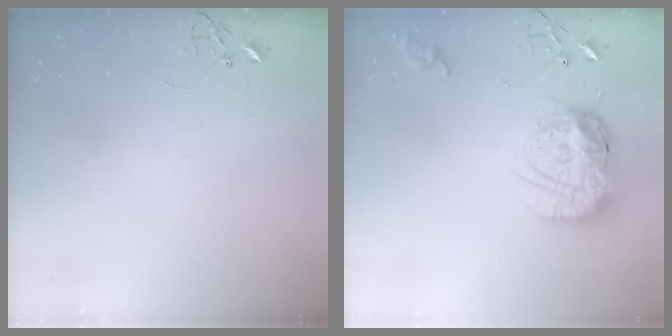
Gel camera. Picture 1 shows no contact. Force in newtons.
{"total": 17.6, "press": 17.5, "slide": 1.6}